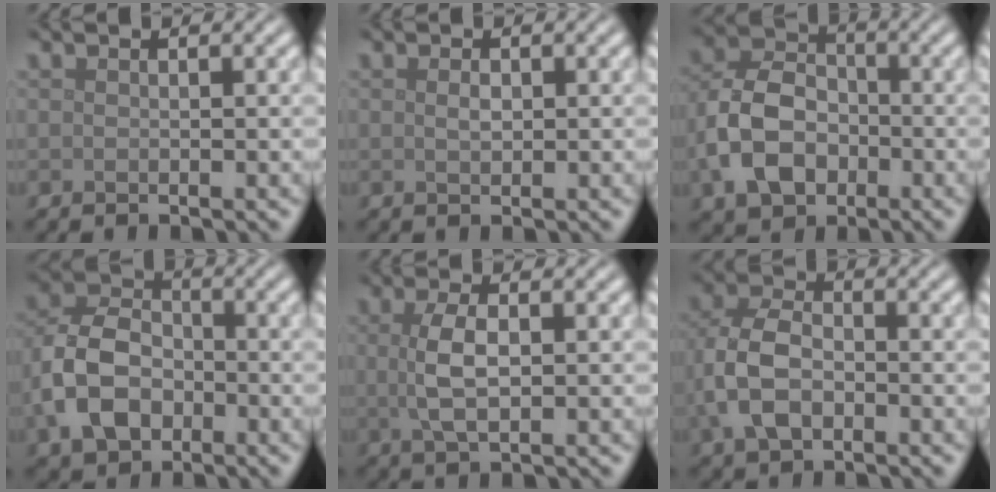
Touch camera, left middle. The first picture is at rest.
{"total": 0.9, "force": [0.2, 0.5, 0.7], "torque": [-0.017, 0.000, 0.004]}
{"total": 7.4, "force": [-2.0, 5.6, 4.5], "torque": [-0.098, 0.001, -0.047]}
{"total": 7.6, "force": [-2.0, 5.7, 4.6], "torque": [-0.106, -0.001, -0.047]}
{"total": 3.5, "force": [0.3, 1.4, 3.2], "torque": [-0.073, 0.000, 0.005]}
{"total": 6.0, "force": [-1.4, 4.1, 4.2], "torque": [-0.104, 0.005, -0.036]}